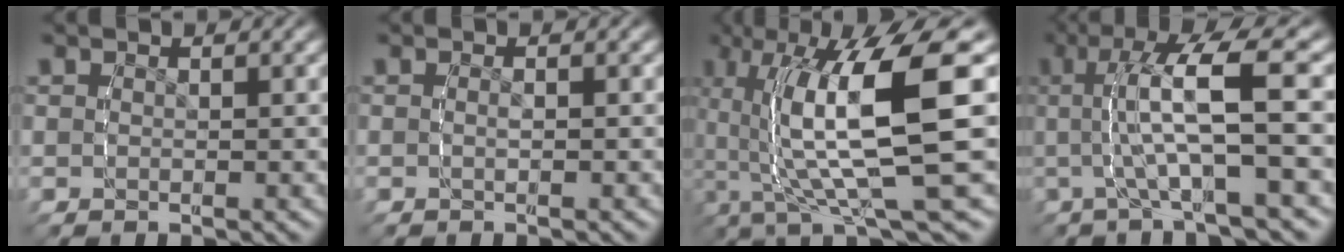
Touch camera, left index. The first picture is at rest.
{"total": 0.8, "force": [-0.6, 0.3, 0.4], "torque": [-0.013, -0.003, -0.014]}
{"total": 11.5, "force": [-0.3, 3.9, 10.8], "torque": [-0.195, 0.006, -0.004]}
{"total": 5.8, "force": [-0.2, 0.6, 5.7], "torque": [-0.109, 0.016, -0.012]}